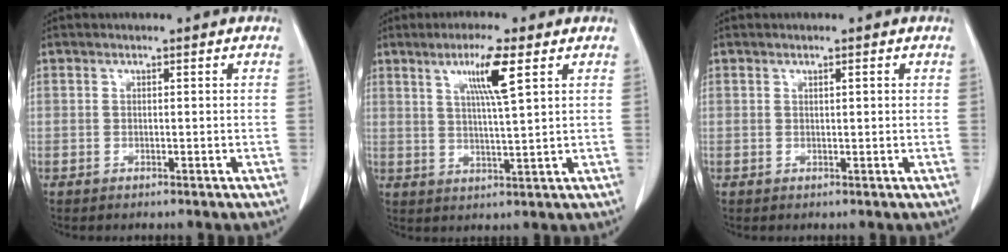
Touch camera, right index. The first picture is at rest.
{"total": 7.2, "force": [3.3, -0.3, 6.4], "torque": [-0.115, -0.002, 0.058]}
{"total": 0.8, "force": [0.4, 0.1, 0.7], "torque": [-0.012, 0.000, 0.006]}